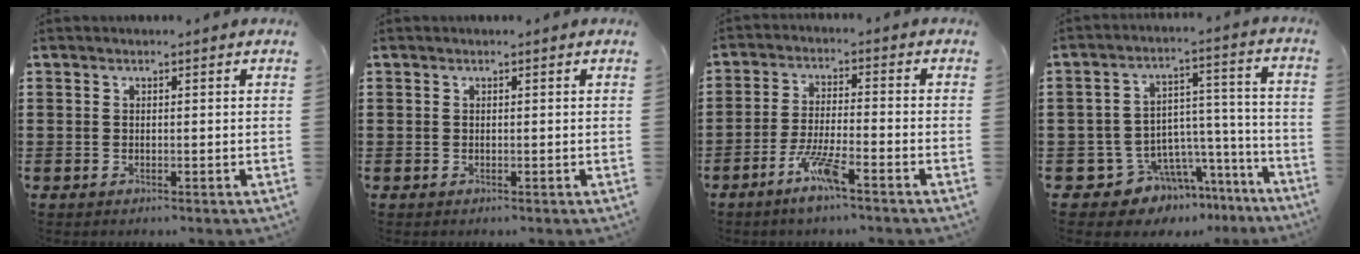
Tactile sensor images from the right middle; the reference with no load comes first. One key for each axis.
{"total": 0.0}
{"total": 6.4, "fx": -4.0, "fy": 0.7, "fz": 4.9, "tx": -0.105, "ty": -0.008, "tz": -0.075}
{"total": 8.2, "fx": -6.5, "fy": 4.8, "fz": 1.1, "tx": -0.036, "ty": 0.014, "tz": -0.118}